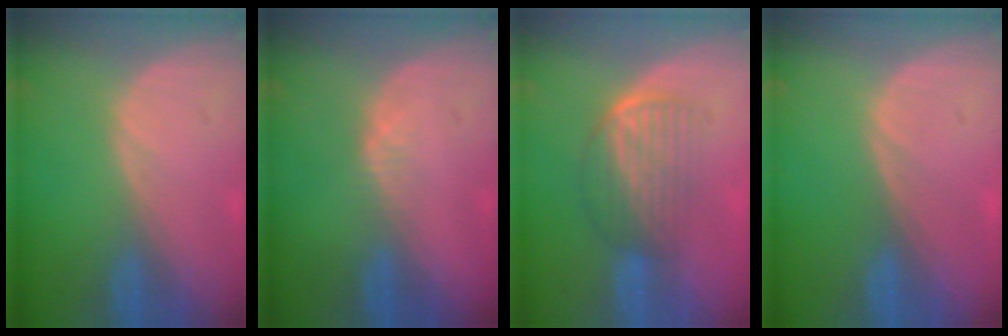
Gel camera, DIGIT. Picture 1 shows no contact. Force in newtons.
{"total": 1.4, "press": 1.2, "slide": 0.7}
{"total": 7.2, "press": 6.1, "slide": 4.0}
{"total": 0.0}